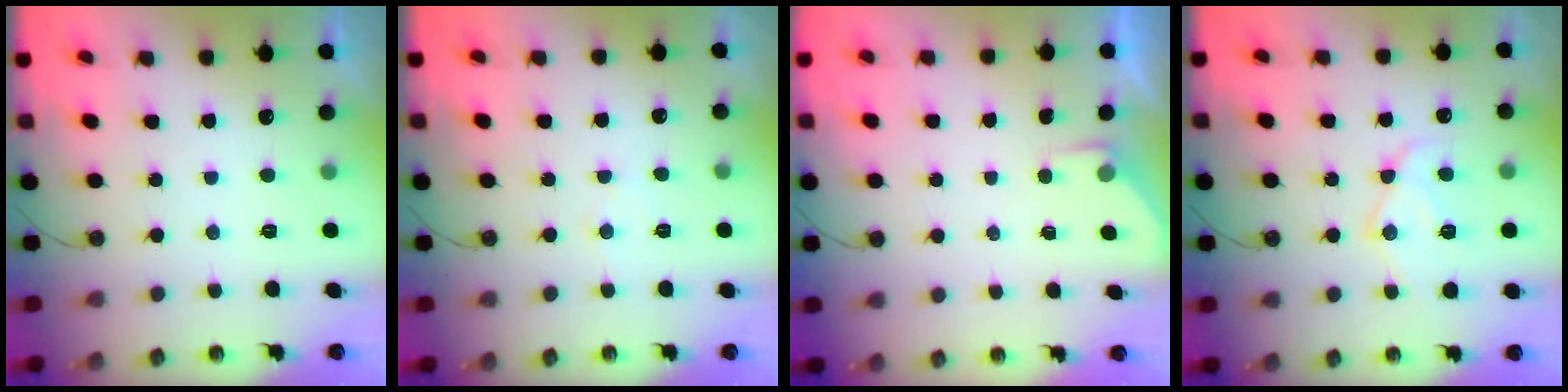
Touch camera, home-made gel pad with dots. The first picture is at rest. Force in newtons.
{"total": 4.4, "press": 4.4, "slide": 0.5}
{"total": 1.8, "press": 1.7, "slide": 0.4}
{"total": 12.7, "press": 12.7, "slide": 1.1}